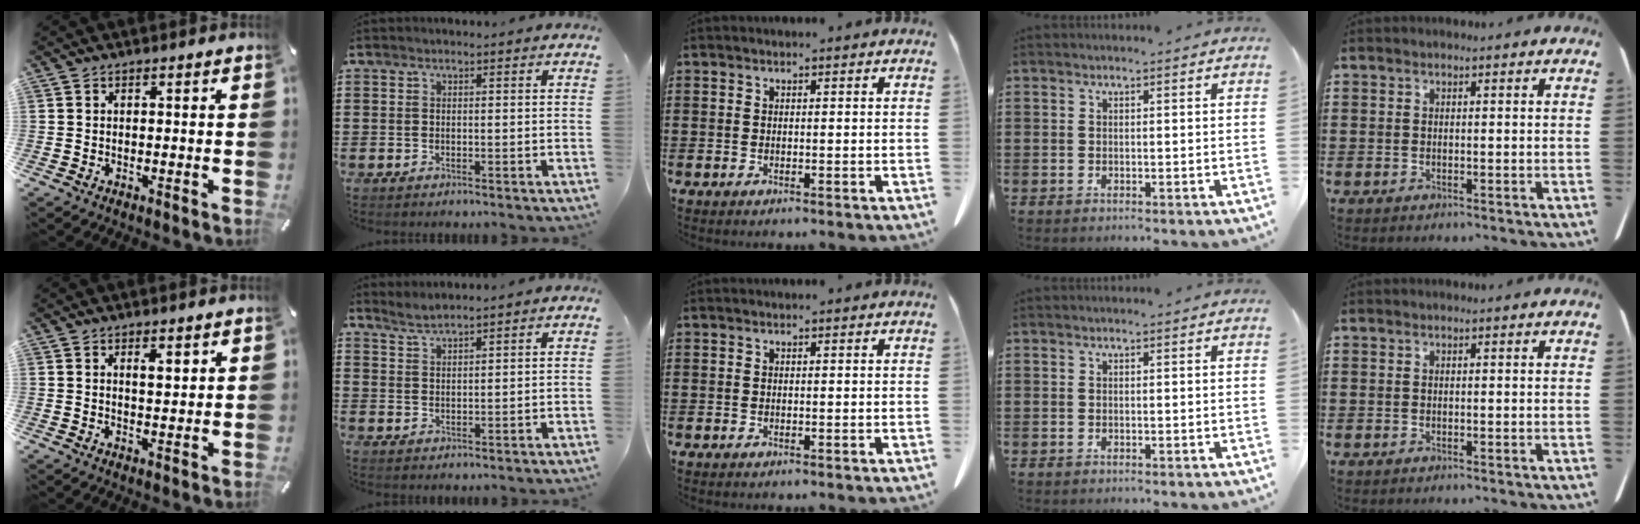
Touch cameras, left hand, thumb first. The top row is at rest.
{"thumb": {"total": 2.9, "force": [1.7, 1.2, 2.1], "torque": [-0.027, -0.004, 0.025]}, "index": {"total": 1.9, "force": [1.9, -0.1, 0.4], "torque": [-0.012, 0.002, 0.037]}}